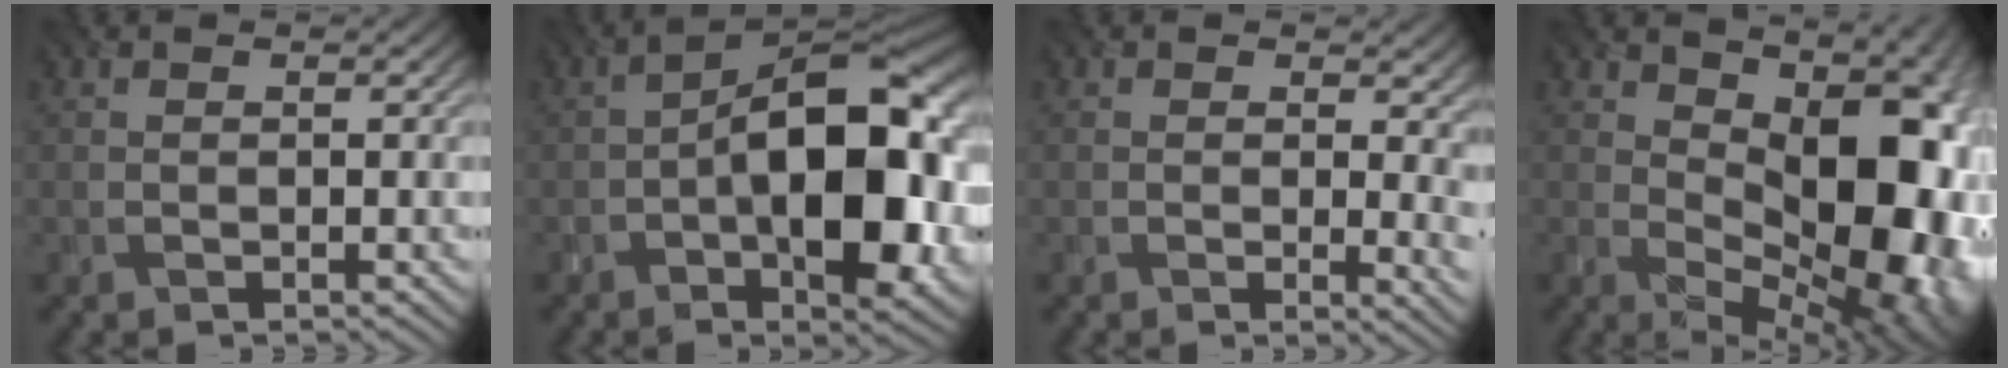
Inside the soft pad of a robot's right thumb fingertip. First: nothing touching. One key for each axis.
{"total": 16.1, "fx": -2.6, "fy": 7.9, "fz": 13.7, "tx": -0.187, "ty": -0.001, "tz": -0.049}
{"total": 5.2, "fx": 1.2, "fy": 2.1, "fz": 4.6, "tx": -0.052, "ty": -0.006, "tz": 0.022}
{"total": 18.0, "fx": 3.0, "fy": 9.5, "fz": 14.9, "tx": -0.158, "ty": 0.008, "tz": 0.065}